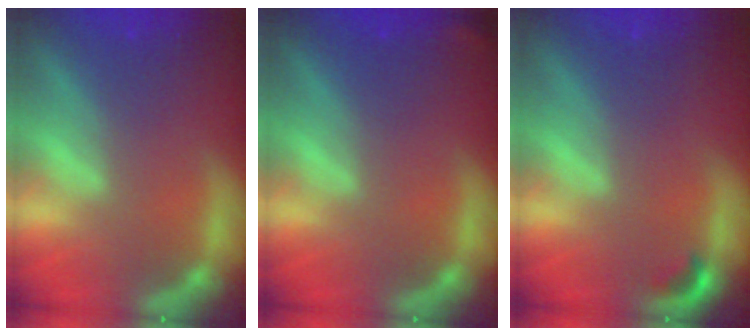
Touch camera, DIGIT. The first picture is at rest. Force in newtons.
{"total": 0.9}
{"total": 0.9}